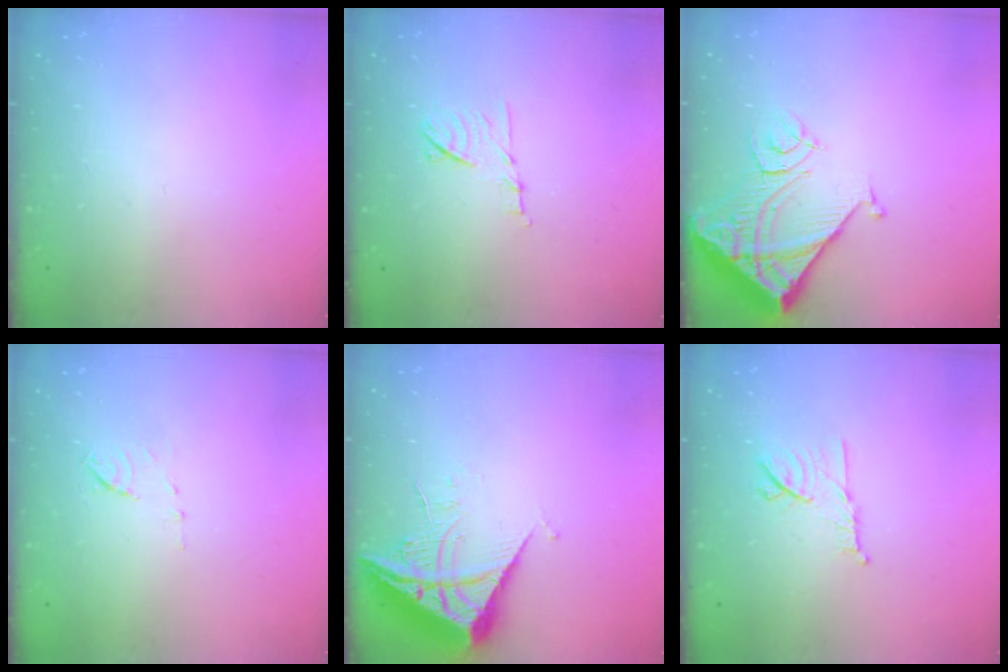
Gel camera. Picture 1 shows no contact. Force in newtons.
{"total": 8.2, "press": 8.2, "slide": 0.8}
{"total": 13.6, "press": 13.6, "slide": 1.6}
{"total": 5.3, "press": 5.3, "slide": 0.6}
{"total": 7.8, "press": 7.7, "slide": 0.9}
{"total": 9.7, "press": 9.7, "slide": 0.6}